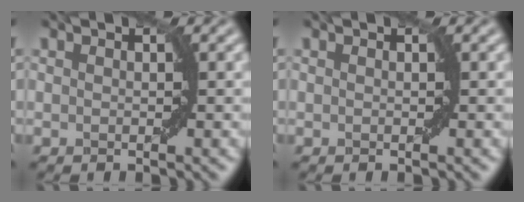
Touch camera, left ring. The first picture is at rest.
{"total": 0.0}